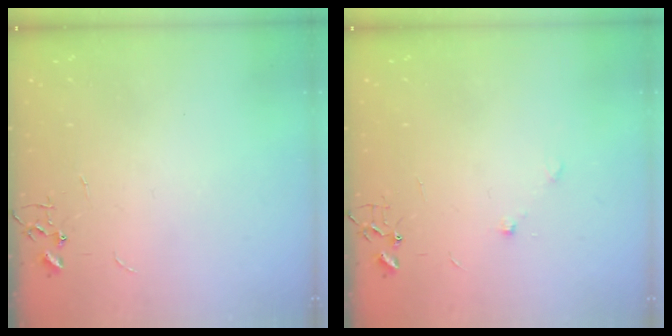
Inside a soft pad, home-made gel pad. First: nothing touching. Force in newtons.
{"total": 5.0, "press": 4.9, "slide": 1.3}